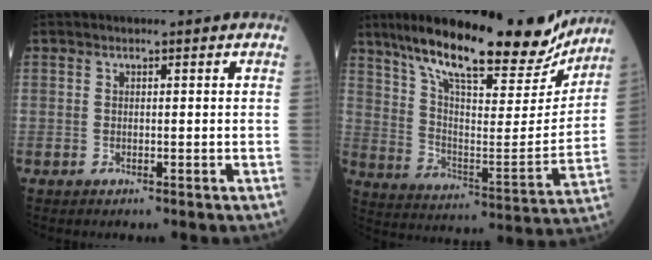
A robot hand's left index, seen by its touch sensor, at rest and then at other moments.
{"total": 24.2, "force": [19.5, 5.0, 13.5], "torque": [-0.224, -0.007, 0.295]}